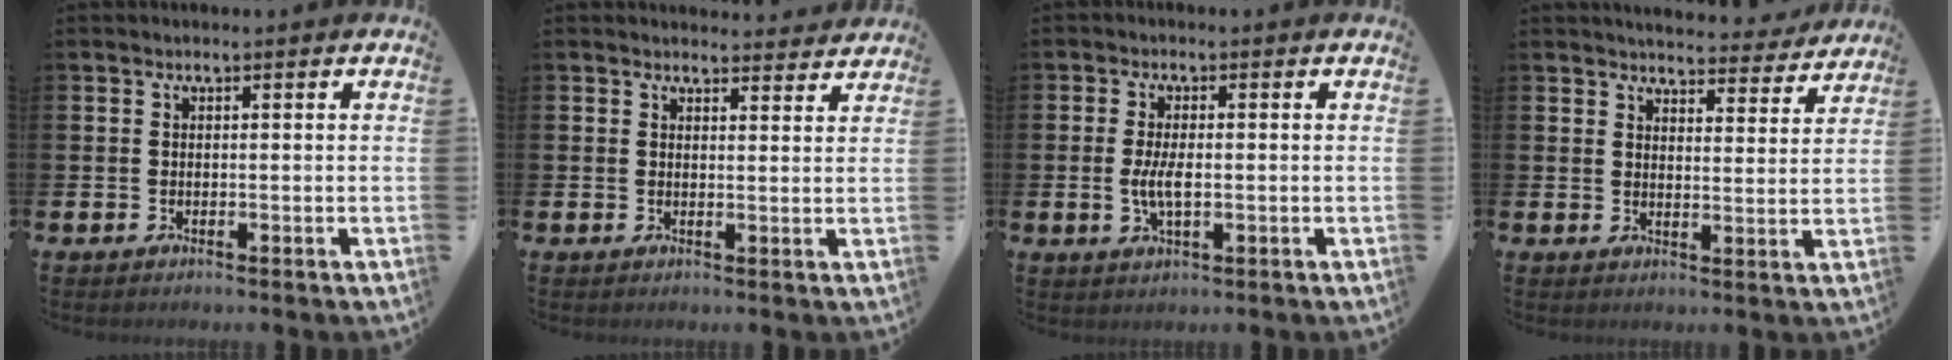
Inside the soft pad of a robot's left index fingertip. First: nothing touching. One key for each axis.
{"total": 2.6, "fx": 2.6, "fy": 0.5, "fz": -0.1, "tx": 0.017, "ty": -0.022, "tz": 0.042}
{"total": 3.8, "fx": -0.2, "fy": 1.5, "fz": 3.5, "tx": -0.066, "ty": -0.001, "tz": -0.008}
{"total": 4.8, "fx": 4.7, "fy": 0.8, "fz": 0.2, "tx": -0.006, "ty": -0.036, "tz": 0.081}